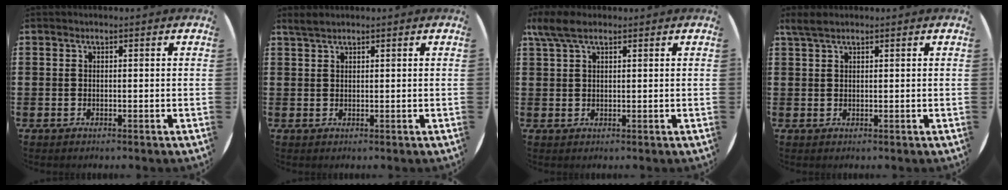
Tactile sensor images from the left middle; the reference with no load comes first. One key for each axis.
{"total": 1.4, "fx": 1.3, "fy": 0.2, "fz": 0.4, "tx": -0.008, "ty": 0.002, "tz": 0.024}
{"total": 3.6, "fx": 2.3, "fy": 1.5, "fz": 2.4, "tx": -0.053, "ty": 0.006, "tz": 0.041}
{"total": 1.8, "fx": 1.5, "fy": 0.4, "fz": 0.9, "tx": -0.020, "ty": 0.004, "tz": 0.027}